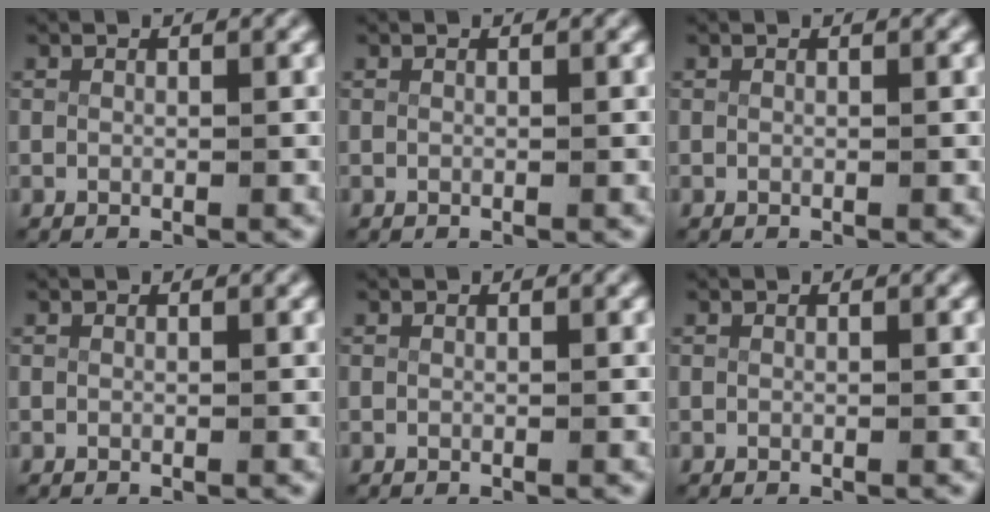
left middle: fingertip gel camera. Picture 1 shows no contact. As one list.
[{"total": 0.0}, {"total": 0.0}, {"total": 0.0}, {"total": 0.0}, {"total": 0.0}]